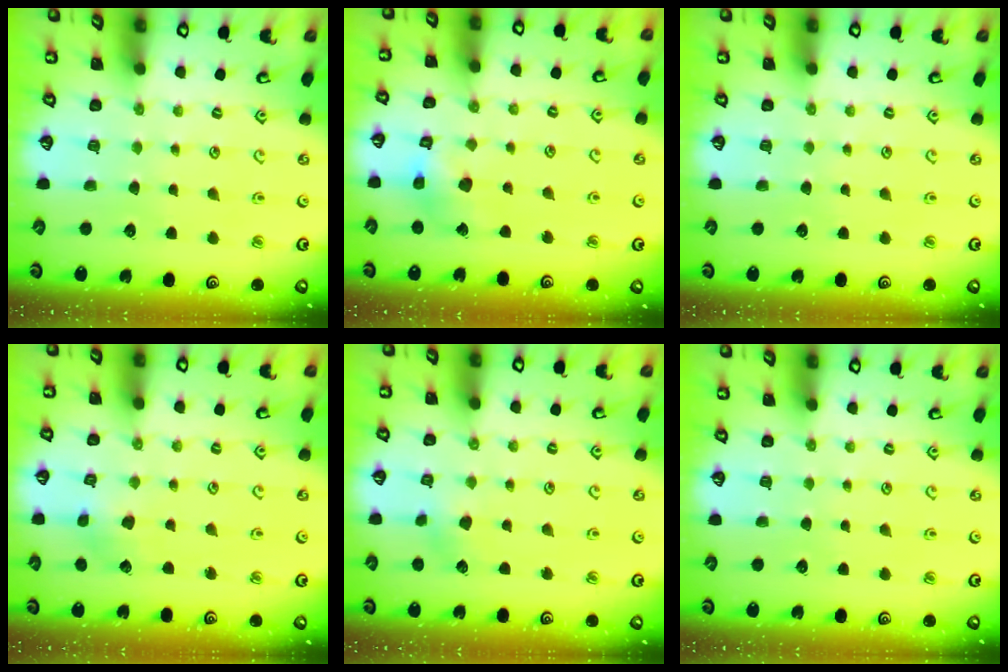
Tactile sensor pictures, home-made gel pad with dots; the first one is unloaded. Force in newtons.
{"total": 11.4, "press": 11.3, "slide": 1.4}
{"total": 0.0}
{"total": 3.0, "press": 3.0, "slide": 0.2}
{"total": 1.8, "press": 1.8, "slide": 0.3}
{"total": 0.0}